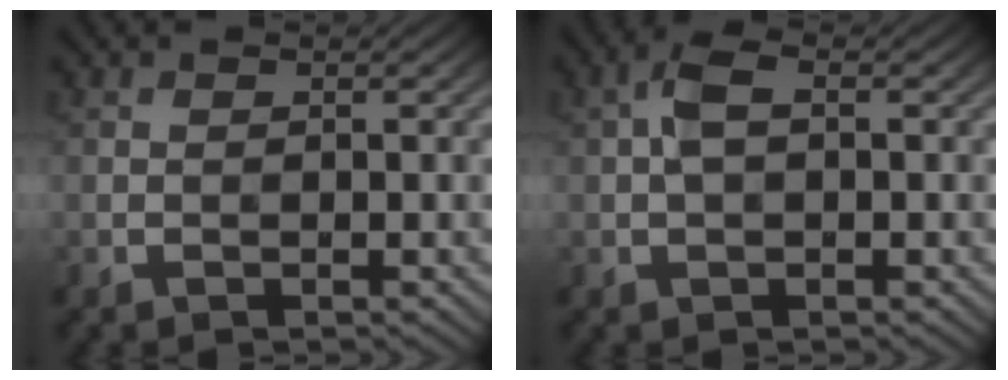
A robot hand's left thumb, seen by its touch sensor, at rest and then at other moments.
{"total": 3.6, "force": [0.4, 1.9, 3.0], "torque": [-0.069, 0.011, 0.002]}